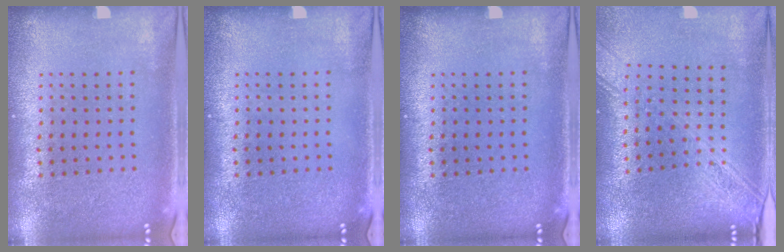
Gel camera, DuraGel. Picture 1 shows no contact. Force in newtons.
{"total": 0.0}
{"total": 0.0}
{"total": 2.1, "press": 1.8, "slide": 1.1}